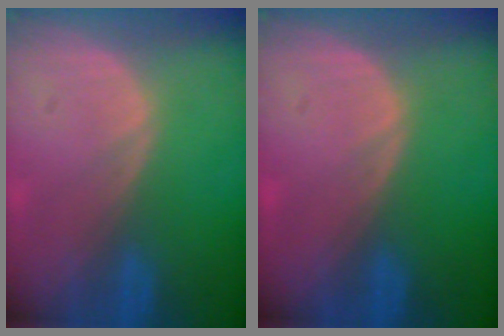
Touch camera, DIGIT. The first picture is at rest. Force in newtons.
{"total": 0.0}